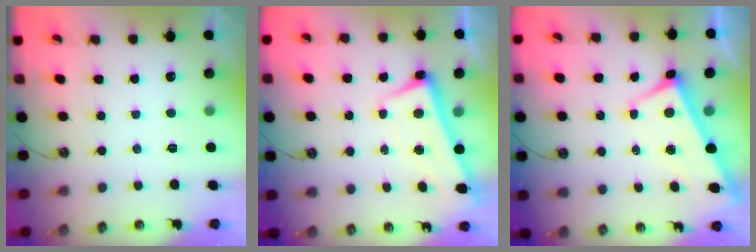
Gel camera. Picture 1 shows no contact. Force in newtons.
{"total": 2.7, "press": 2.6, "slide": 0.8}
{"total": 2.8, "press": 2.7, "slide": 0.9}